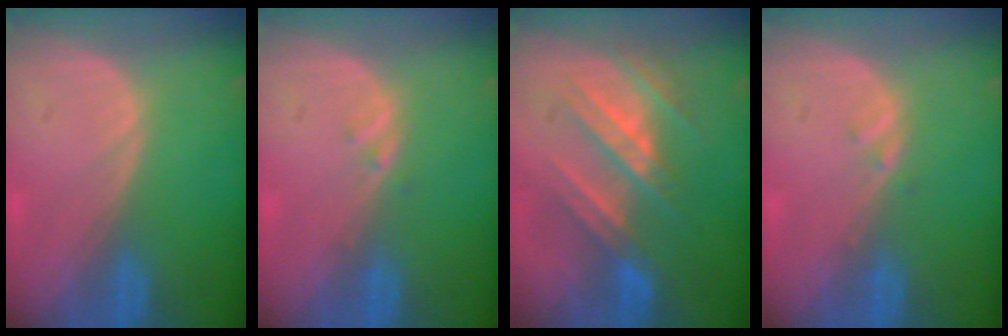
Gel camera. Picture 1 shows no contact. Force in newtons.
{"total": 1.0, "press": 0.9, "slide": 0.5}
{"total": 7.8, "press": 7.7, "slide": 1.2}
{"total": 1.0, "press": 0.9, "slide": 0.5}